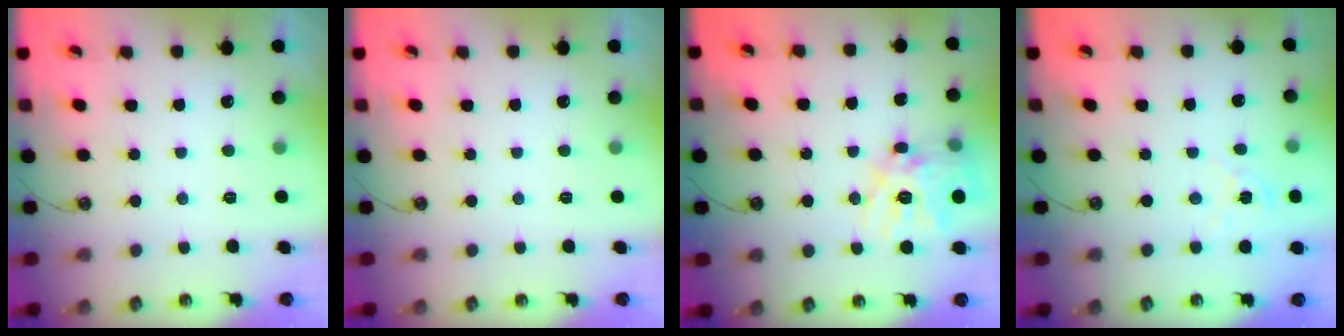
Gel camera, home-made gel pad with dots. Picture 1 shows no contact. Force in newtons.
{"total": 0.0}
{"total": 16.2, "press": 16.2, "slide": 1.3}
{"total": 3.4, "press": 3.4, "slide": 0.1}